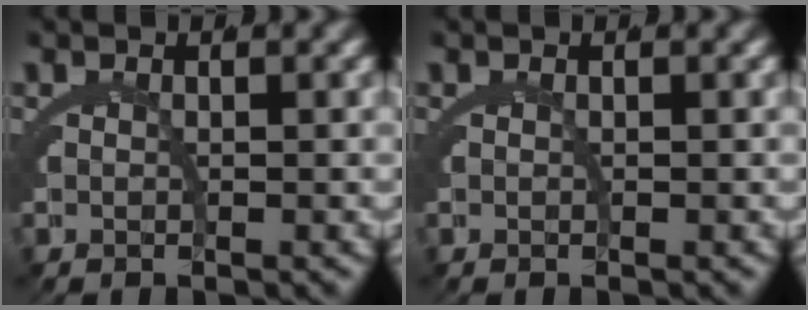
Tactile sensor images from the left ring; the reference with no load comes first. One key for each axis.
{"total": 0.0}